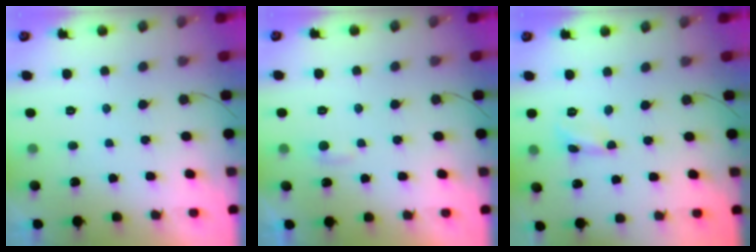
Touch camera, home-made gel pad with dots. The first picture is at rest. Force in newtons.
{"total": 3.5, "press": 3.5, "slide": 0.4}
{"total": 1.6, "press": 1.6, "slide": 0.1}